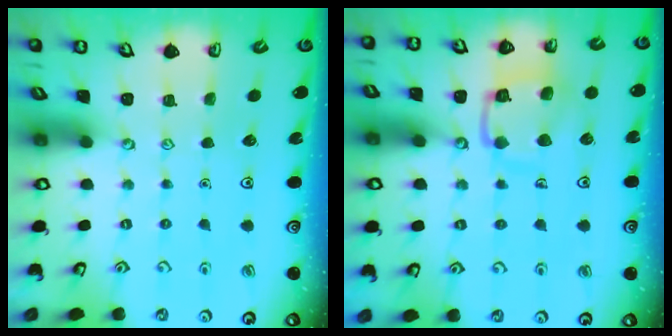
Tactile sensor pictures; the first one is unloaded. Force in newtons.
{"total": 12.6, "press": 12.5, "slide": 1.2}